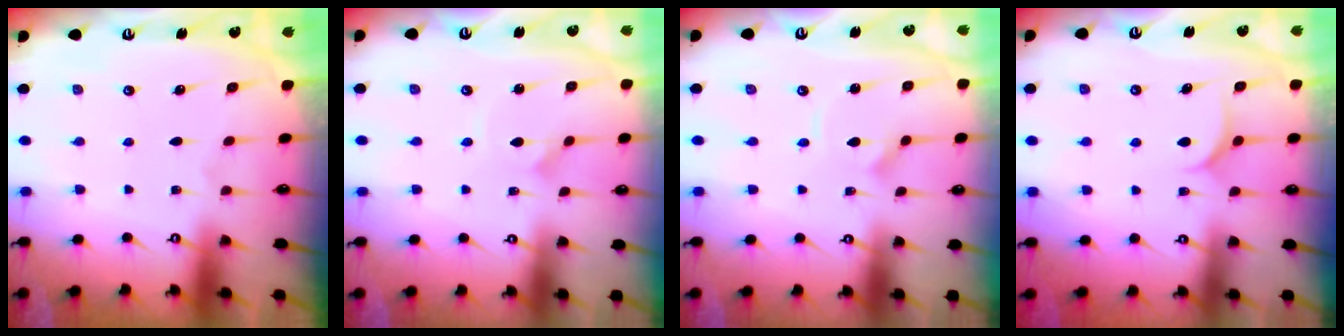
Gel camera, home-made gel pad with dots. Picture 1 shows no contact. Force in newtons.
{"total": 2.1, "press": 2.1, "slide": 0.0}
{"total": 2.5, "press": 2.5, "slide": 0.2}
{"total": 5.6, "press": 5.6, "slide": 0.7}